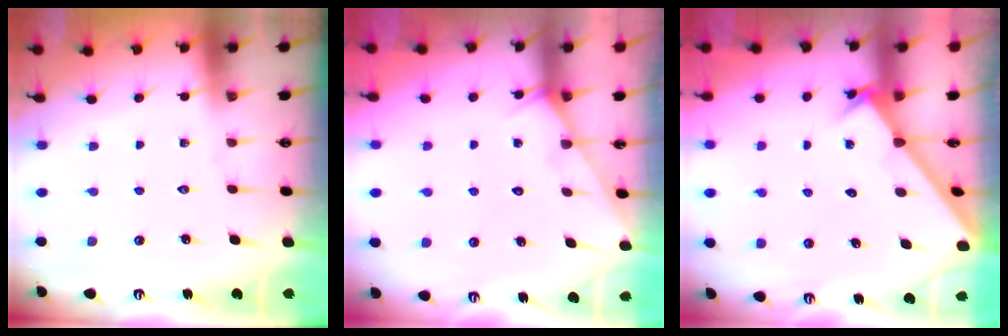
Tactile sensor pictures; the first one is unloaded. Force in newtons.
{"total": 4.4, "press": 4.4, "slide": 0.2}
{"total": 2.1, "press": 2.1, "slide": 0.2}